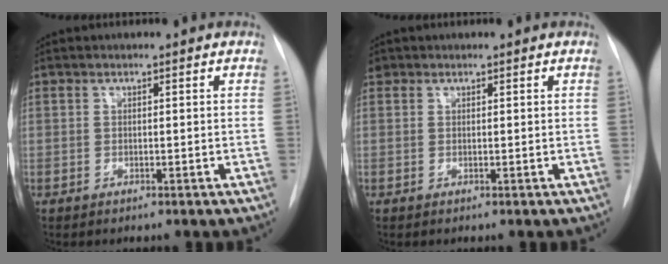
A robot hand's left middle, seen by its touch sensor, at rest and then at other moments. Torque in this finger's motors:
{"motor_torque": [0.25, -0.26, -0.03, 0.00]}